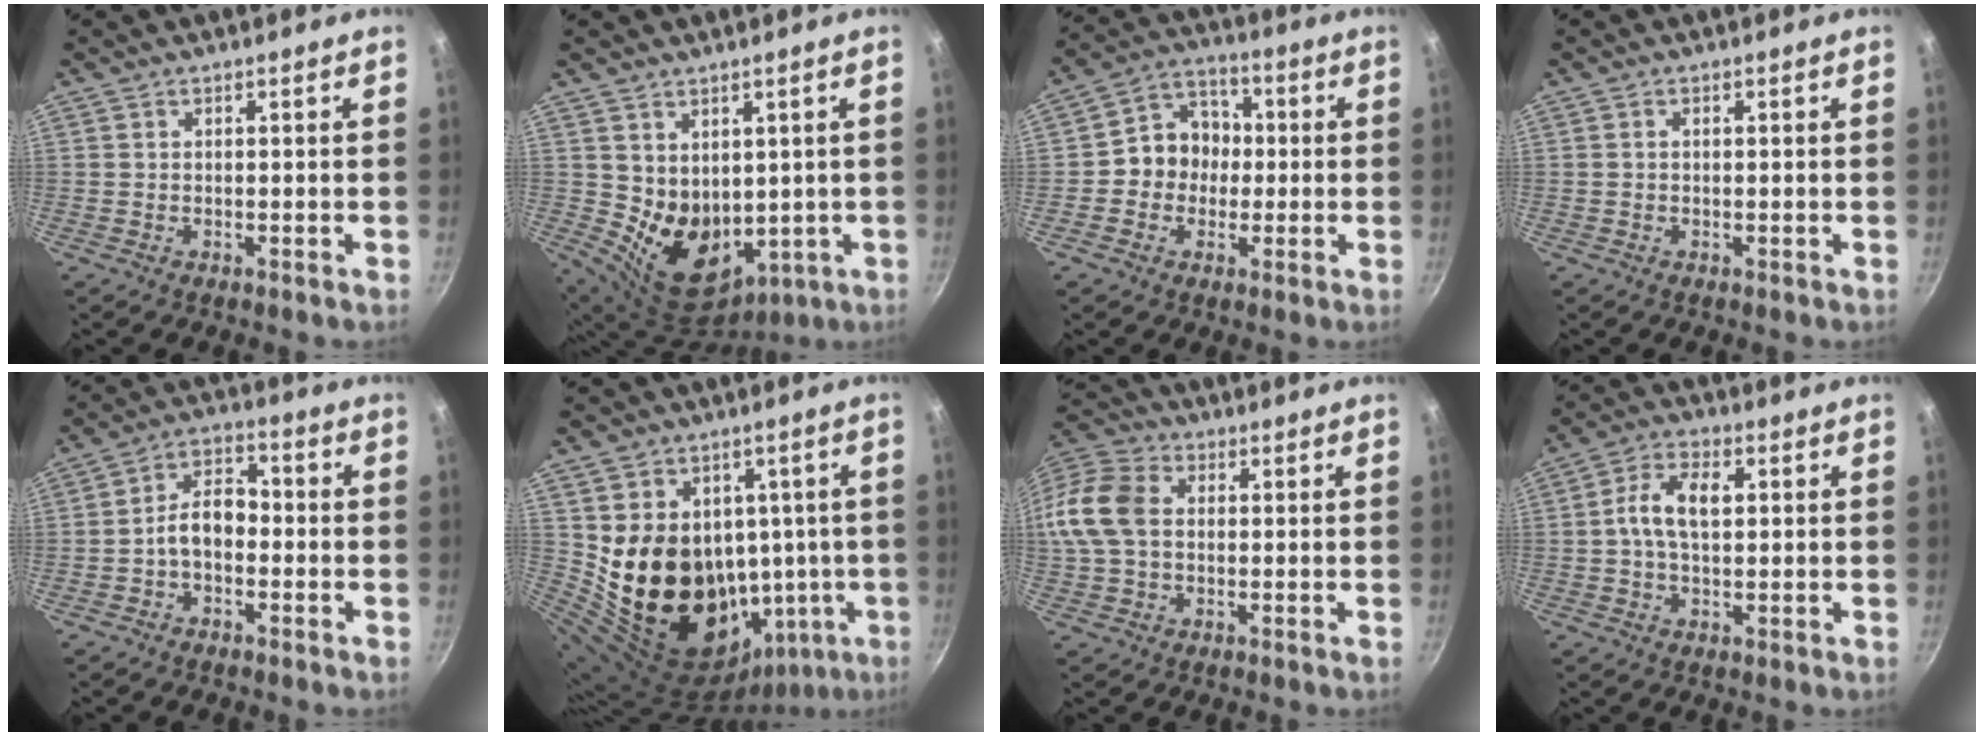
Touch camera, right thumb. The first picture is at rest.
{"total": 11.9, "force": [1.7, 9.1, 7.5], "torque": [-0.091, -0.034, 0.057]}
{"total": 9.5, "force": [-0.6, 8.5, 4.2], "torque": [-0.021, 0.026, -0.027]}
{"total": 0.7, "force": [0.0, 0.5, 0.4], "torque": [-0.006, 0.004, 0.000]}
{"total": 7.4, "force": [-1.7, 4.9, 5.4], "torque": [-0.065, 0.037, -0.040]}
{"total": 20.9, "force": [0.8, 16.4, 13.0], "torque": [-0.175, -0.014, 0.039]}
{"total": 14.0, "force": [1.0, 10.0, 9.8], "torque": [-0.196, 0.027, 0.004]}
{"total": 8.5, "force": [1.1, 5.0, 6.8], "torque": [-0.112, 0.018, 0.010]}